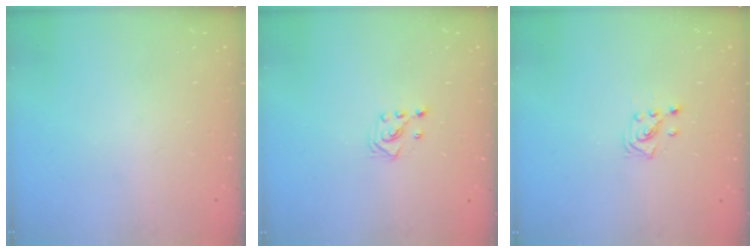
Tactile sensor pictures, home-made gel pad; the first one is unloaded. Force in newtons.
{"total": 2.9, "press": 2.9, "slide": 0.4}
{"total": 2.0, "press": 1.9, "slide": 0.8}